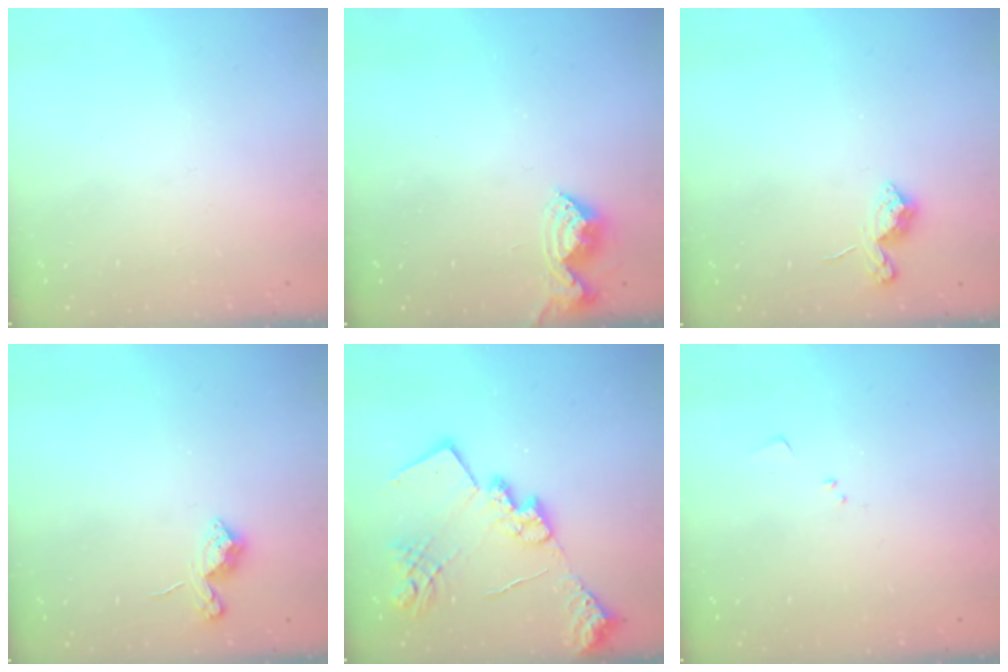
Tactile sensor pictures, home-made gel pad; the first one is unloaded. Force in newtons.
{"total": 8.7, "press": 8.7, "slide": 0.5}
{"total": 8.0, "press": 8.0, "slide": 0.6}
{"total": 8.0, "press": 8.0, "slide": 0.6}
{"total": 18.8, "press": 18.7, "slide": 1.7}
{"total": 5.8, "press": 5.7, "slide": 0.7}